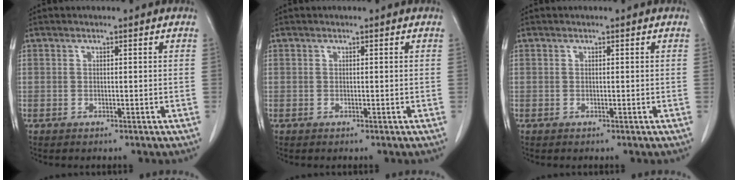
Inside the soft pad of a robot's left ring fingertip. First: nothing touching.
{"total": 0.0}
{"total": 0.0}